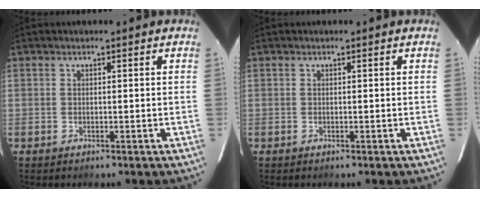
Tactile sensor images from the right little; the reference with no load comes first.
{"total": 0.0}